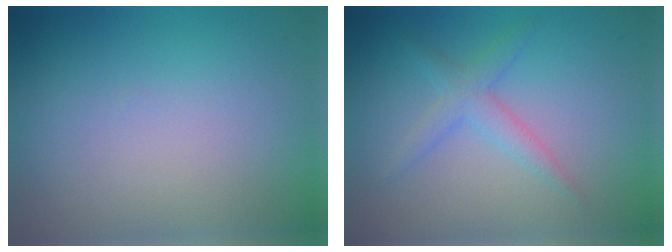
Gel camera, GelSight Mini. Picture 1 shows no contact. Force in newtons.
{"total": 2.3, "press": 2.3, "slide": 0.2}